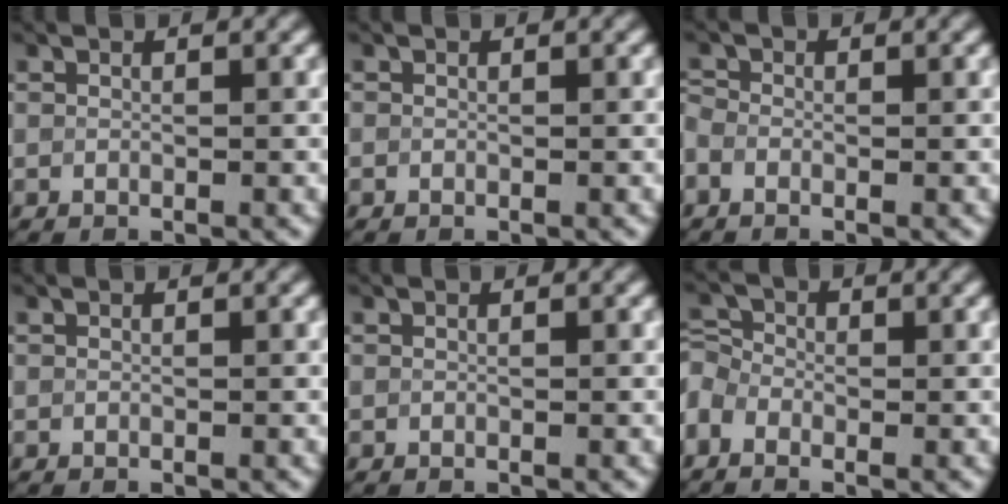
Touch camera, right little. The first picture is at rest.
{"total": 0.0}
{"total": 1.0, "force": [-0.5, 0.6, 0.6], "torque": [-0.019, -0.005, -0.014]}
{"total": 0.0}
{"total": 0.0}
{"total": 3.1, "force": [-1.4, 2.3, 1.5], "torque": [-0.030, 0.008, -0.031]}